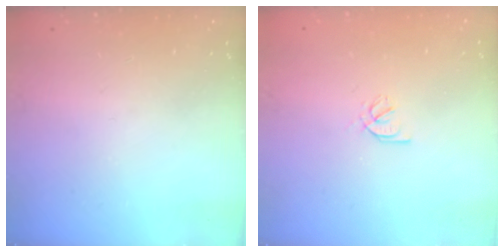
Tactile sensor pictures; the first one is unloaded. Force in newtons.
{"total": 2.2, "press": 2.1, "slide": 0.6}